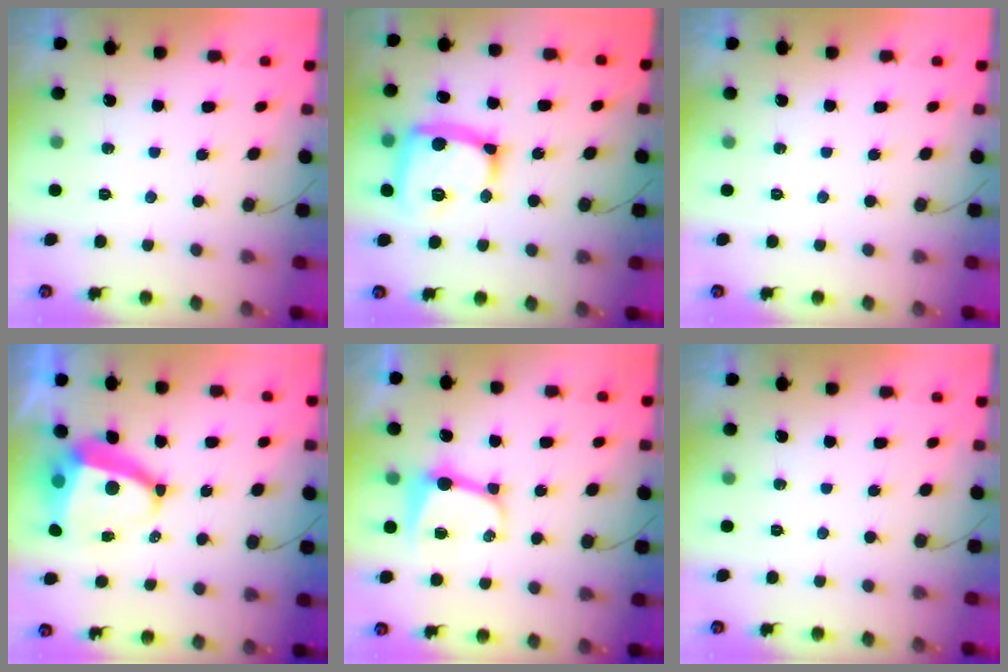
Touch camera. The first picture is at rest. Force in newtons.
{"total": 17.8, "press": 17.7, "slide": 1.6}
{"total": 0.0}
{"total": 9.4, "press": 9.3, "slide": 0.9}
{"total": 8.5, "press": 8.5, "slide": 1.0}
{"total": 0.0}